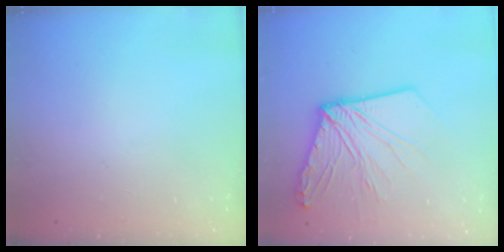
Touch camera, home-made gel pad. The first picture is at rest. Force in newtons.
{"total": 15.0, "press": 14.9, "slide": 1.2}